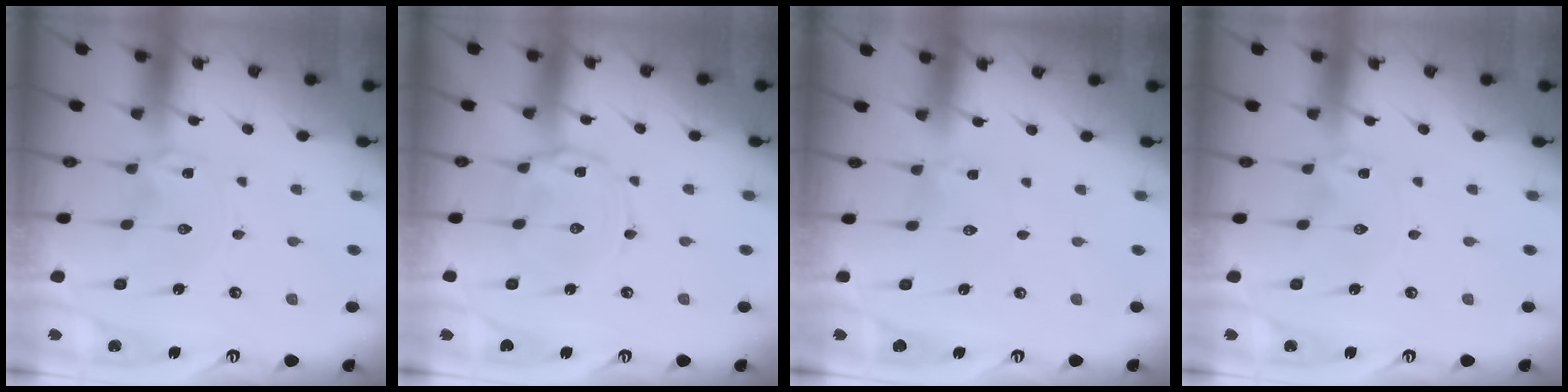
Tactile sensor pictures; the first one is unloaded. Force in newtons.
{"total": 2.6, "press": 2.6, "slide": 0.4}
{"total": 2.5, "press": 2.5, "slide": 0.3}
{"total": 0.0}